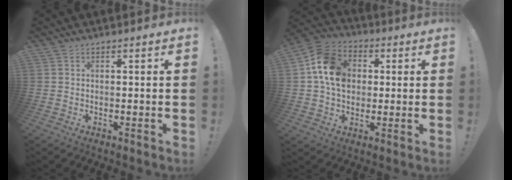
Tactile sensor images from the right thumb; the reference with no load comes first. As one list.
[{"total": 15.2, "force": [2.8, 12.0, 8.8], "torque": [-0.144, 0.002, 0.061]}]